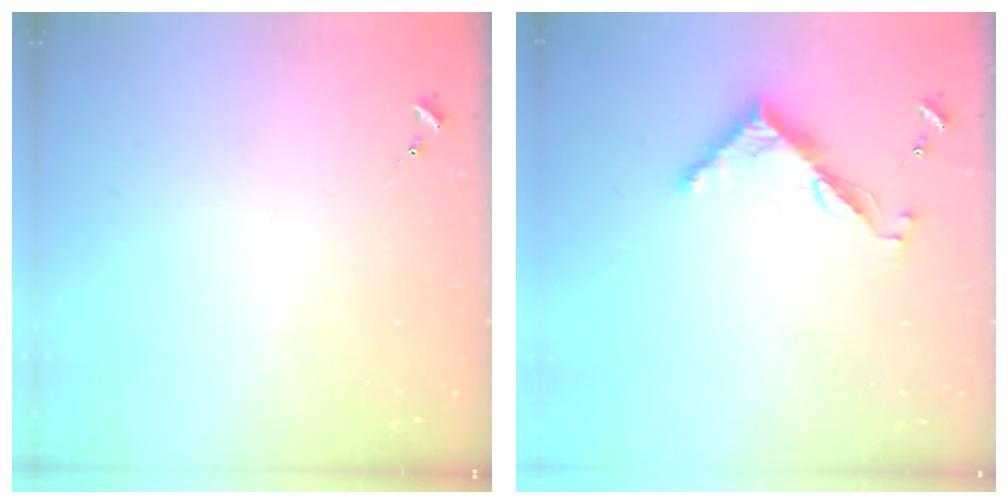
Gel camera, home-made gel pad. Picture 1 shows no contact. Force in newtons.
{"total": 7.6, "press": 7.5, "slide": 0.6}